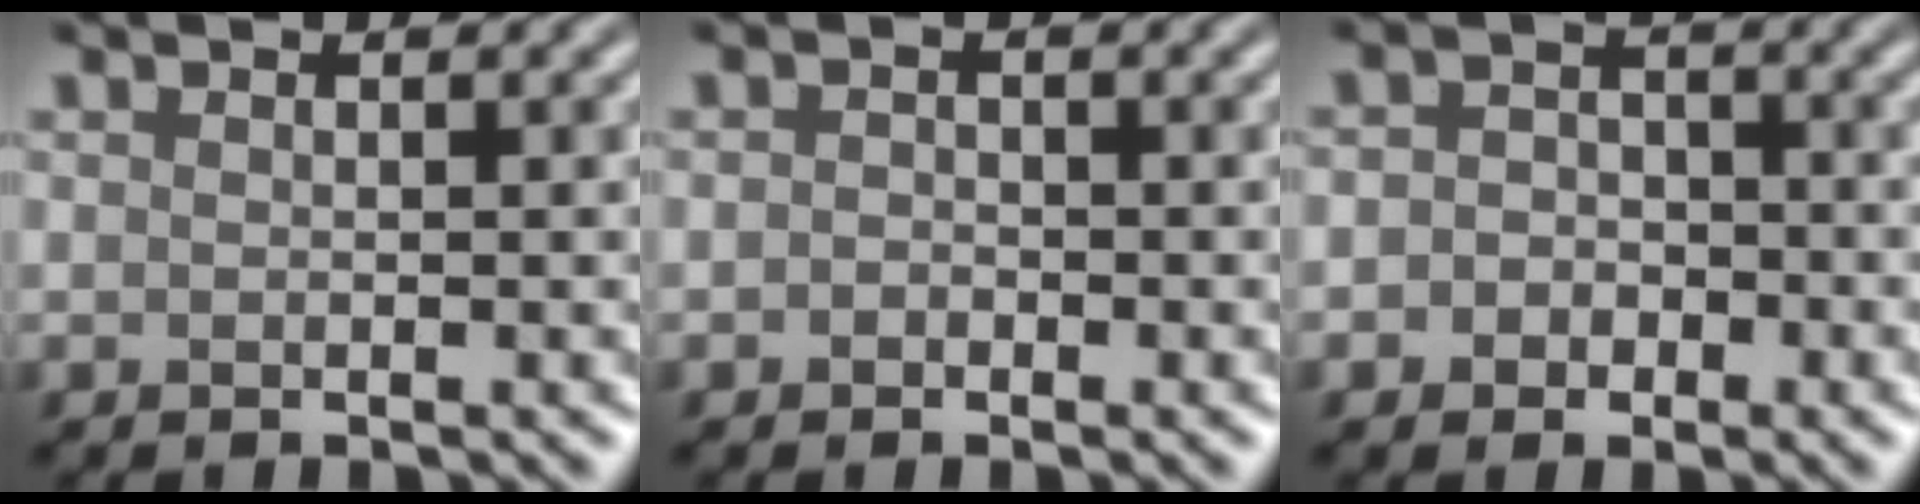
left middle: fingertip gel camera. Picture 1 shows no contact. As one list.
[{"total": 0.8, "force": [-0.3, 0.6, 0.3], "torque": [-0.006, -0.002, -0.010]}, {"total": 2.5, "force": [-0.8, 2.2, 1.0], "torque": [0.005, 0.002, -0.029]}]